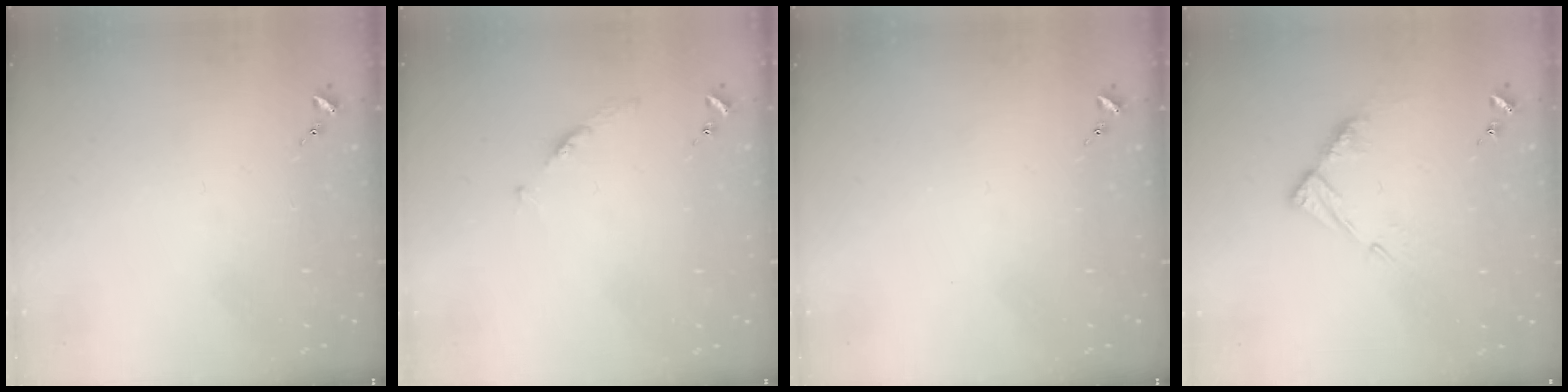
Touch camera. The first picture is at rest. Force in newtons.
{"total": 3.5, "press": 3.5, "slide": 0.5}
{"total": 0.0}
{"total": 9.0, "press": 9.0, "slide": 0.8}